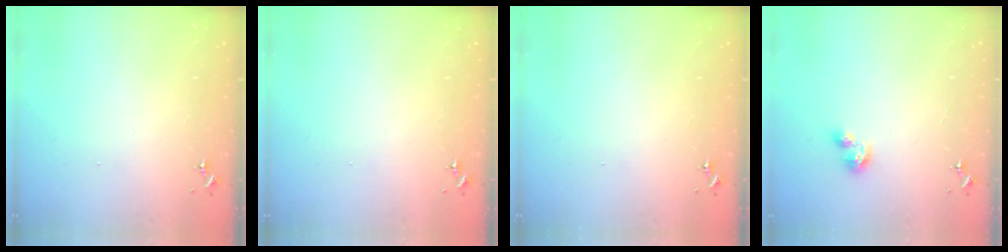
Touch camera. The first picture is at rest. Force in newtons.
{"total": 0.0}
{"total": 0.0}
{"total": 2.6, "press": 2.6, "slide": 0.3}